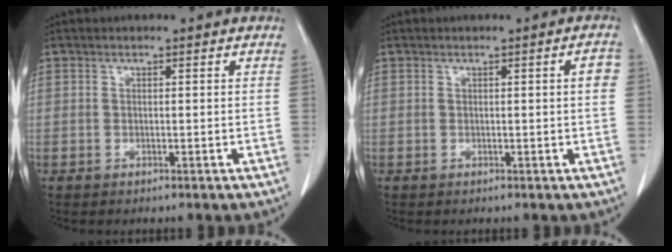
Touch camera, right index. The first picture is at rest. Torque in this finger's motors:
{"motor_torque": [0.18, -0.01, 0.01, 0.00]}